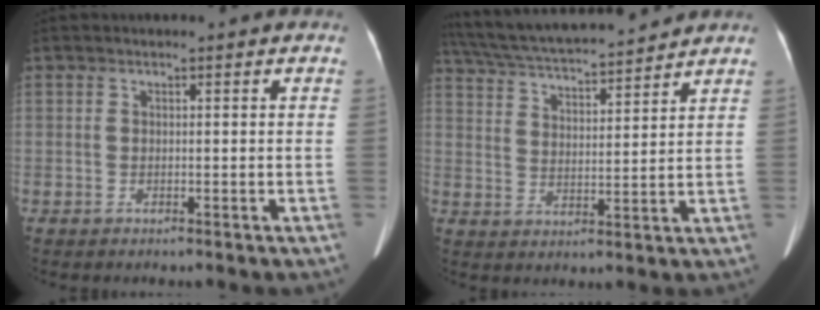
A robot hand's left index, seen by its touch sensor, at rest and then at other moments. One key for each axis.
{"total": 16.1, "fx": 14.8, "fy": 1.4, "fz": 6.3, "tx": -0.120, "ty": 0.022, "tz": 0.241}